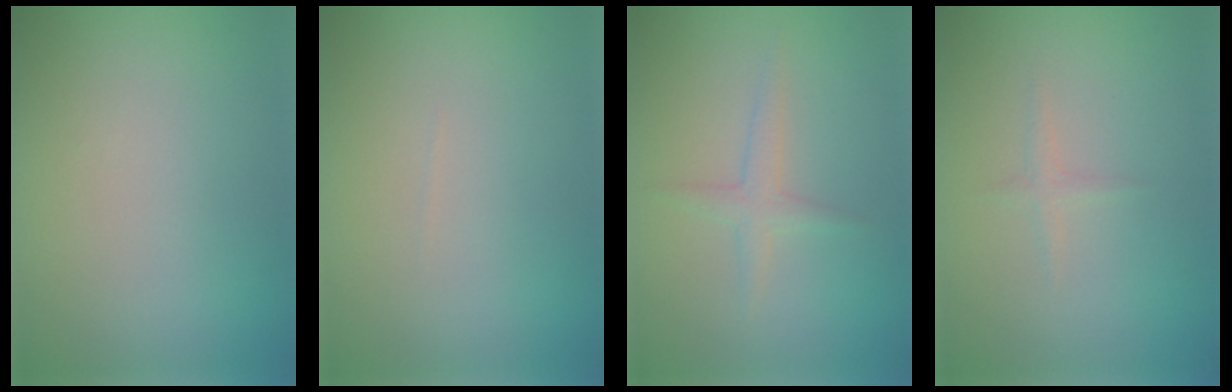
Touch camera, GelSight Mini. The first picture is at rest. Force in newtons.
{"total": 0.0}
{"total": 1.6, "press": 1.6, "slide": 0.0}
{"total": 0.7, "press": 0.7, "slide": 0.1}